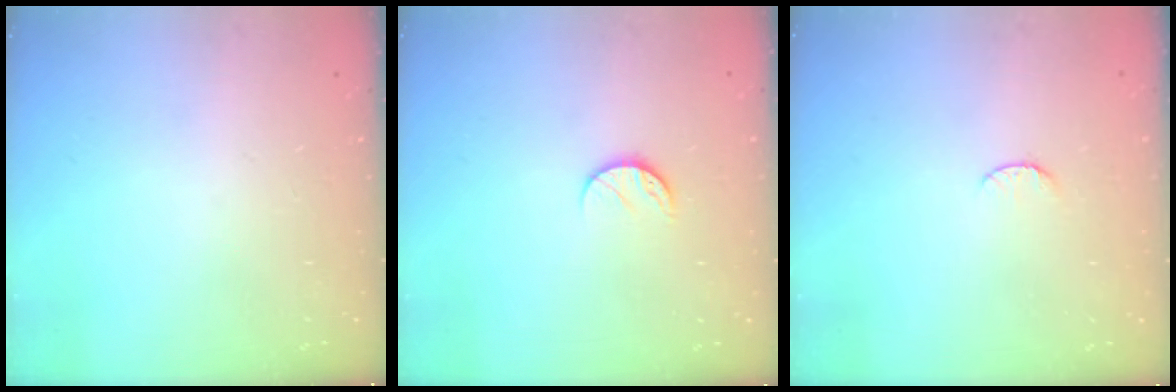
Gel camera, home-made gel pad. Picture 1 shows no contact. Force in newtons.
{"total": 7.1, "press": 7.1, "slide": 0.8}
{"total": 4.3, "press": 4.3, "slide": 0.4}